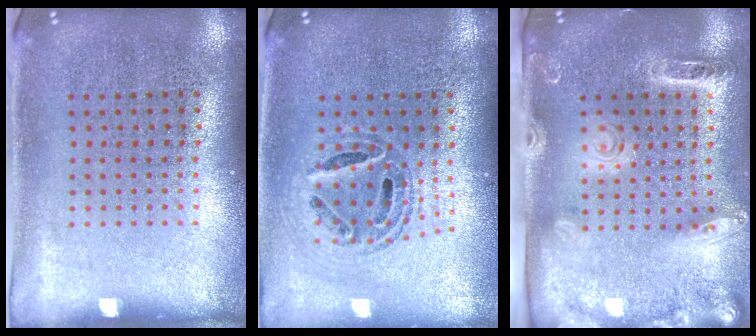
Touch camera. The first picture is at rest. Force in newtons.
{"total": 0.8, "press": 0.8, "slide": 0.1}
{"total": 2.6, "press": 2.0, "slide": 1.6}